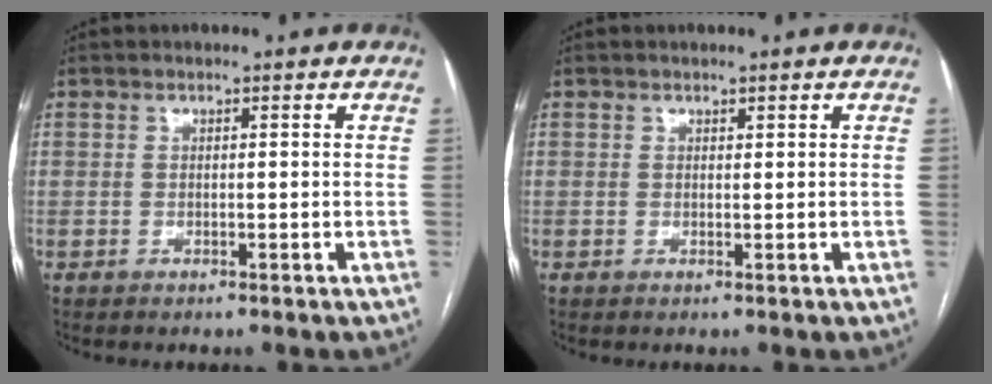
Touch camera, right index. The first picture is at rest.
{"total": 0.0}